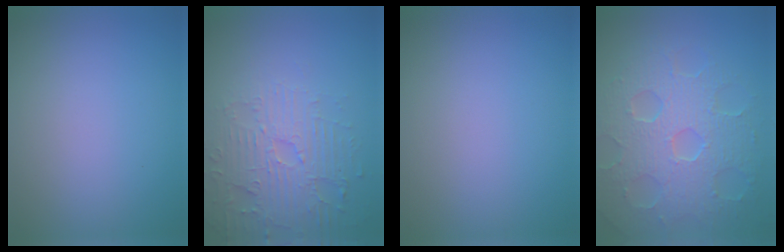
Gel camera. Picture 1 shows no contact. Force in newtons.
{"total": 4.8, "press": 4.1, "slide": 2.6}
{"total": 0.0}
{"total": 8.5, "press": 5.9, "slide": 6.1}